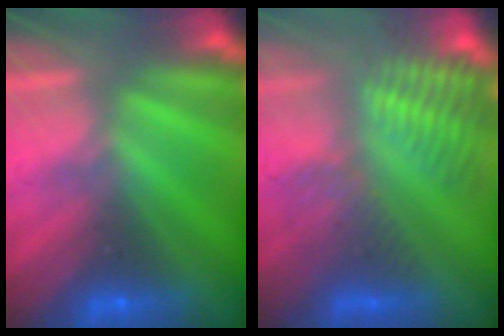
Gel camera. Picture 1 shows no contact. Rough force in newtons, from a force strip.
{"total": 4.6}